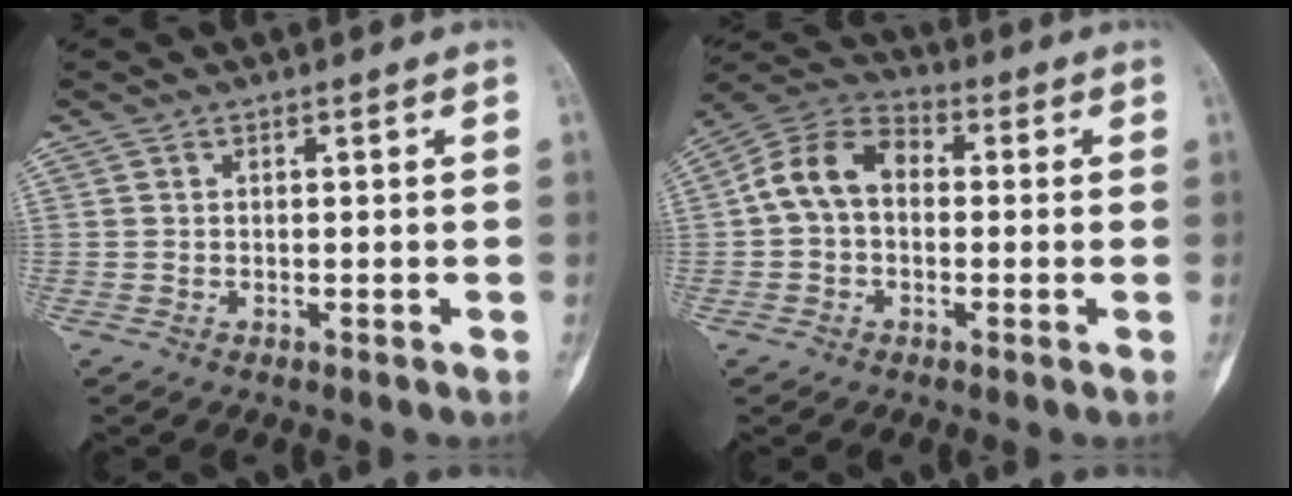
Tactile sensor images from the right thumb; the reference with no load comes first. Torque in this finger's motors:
{"motor_torque": [0.11, 0.10, 0.34, -0.26, 0.12]}